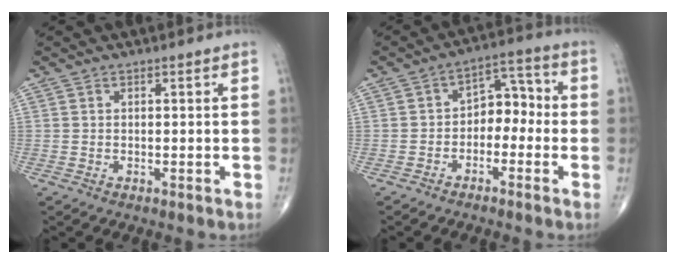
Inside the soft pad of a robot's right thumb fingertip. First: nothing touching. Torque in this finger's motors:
{"motor_torque": [-0.13, 0.04, 0.20, 0.10, 0.08]}